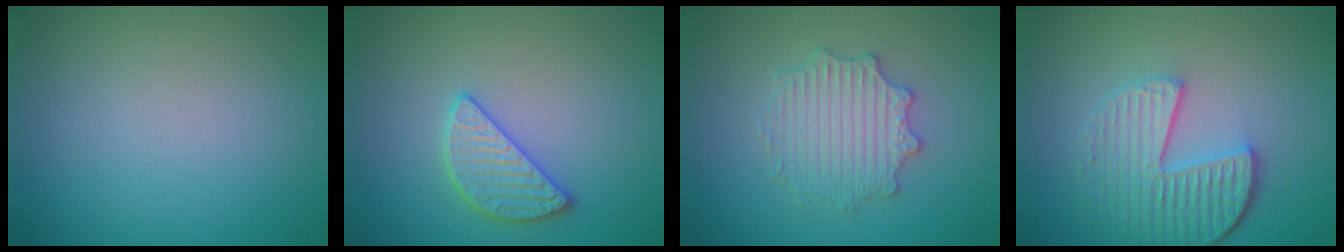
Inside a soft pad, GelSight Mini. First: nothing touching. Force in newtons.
{"total": 2.8, "press": 2.8, "slide": 0.3}
{"total": 3.1, "press": 3.1, "slide": 0.6}
{"total": 5.5, "press": 4.1, "slide": 3.6}